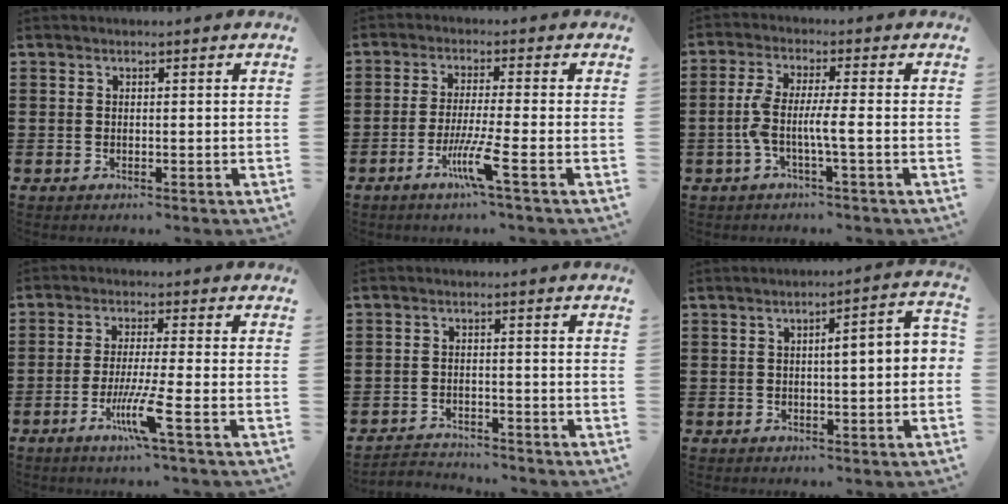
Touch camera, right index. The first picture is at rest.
{"total": 6.7, "force": [-3.2, -0.4, 5.9], "torque": [-0.115, -0.017, -0.060]}
{"total": 4.0, "force": [-1.1, 0.0, 3.8], "torque": [-0.093, -0.012, -0.031]}
{"total": 7.2, "force": [-3.2, -0.1, 6.5], "torque": [-0.125, -0.017, -0.059]}
{"total": 2.5, "force": [-2.4, 0.3, -0.2], "torque": [-0.007, 0.001, -0.055]}
{"total": 3.7, "force": [-0.2, 0.4, 3.7], "torque": [-0.065, 0.001, -0.008]}